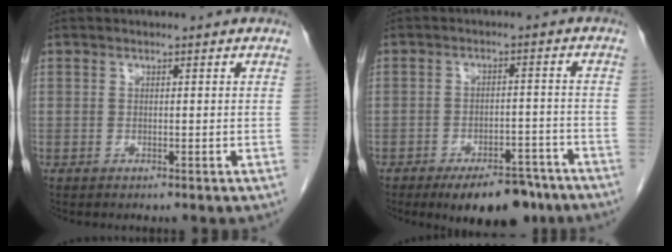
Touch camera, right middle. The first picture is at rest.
{"total": 10.0, "force": [-7.4, 3.9, 5.4], "torque": [-0.063, 0.004, -0.110]}